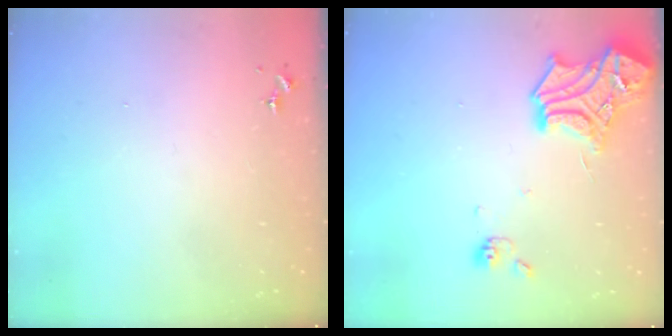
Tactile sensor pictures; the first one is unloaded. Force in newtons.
{"total": 16.2, "press": 16.2, "slide": 1.5}